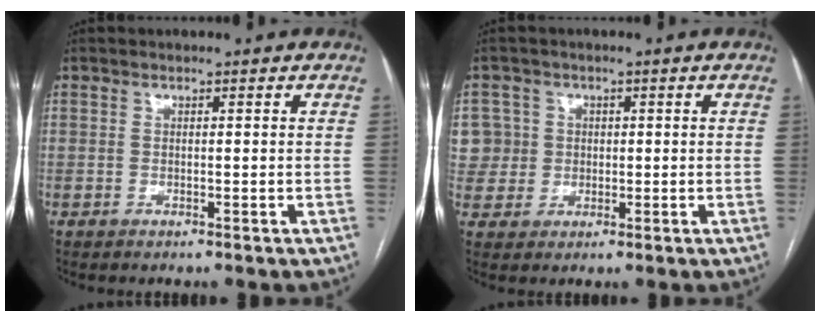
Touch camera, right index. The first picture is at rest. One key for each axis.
{"total": 6.9, "fx": 1.5, "fy": 6.8, "fz": 0.1, "tx": 0.000, "ty": 0.028, "tz": 0.038}